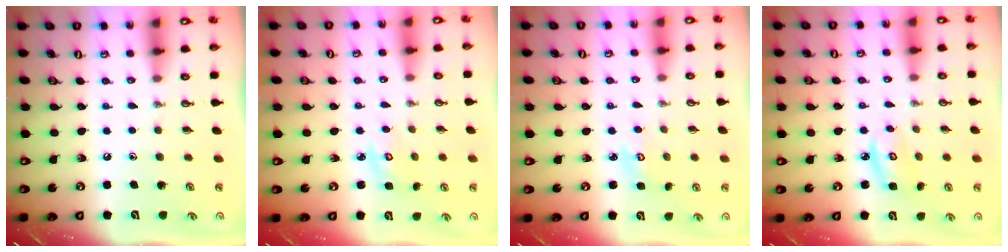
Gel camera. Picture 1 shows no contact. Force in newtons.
{"total": 3.0, "press": 3.0, "slide": 0.1}
{"total": 3.1, "press": 3.0, "slide": 0.3}
{"total": 4.2, "press": 4.2, "slide": 0.3}